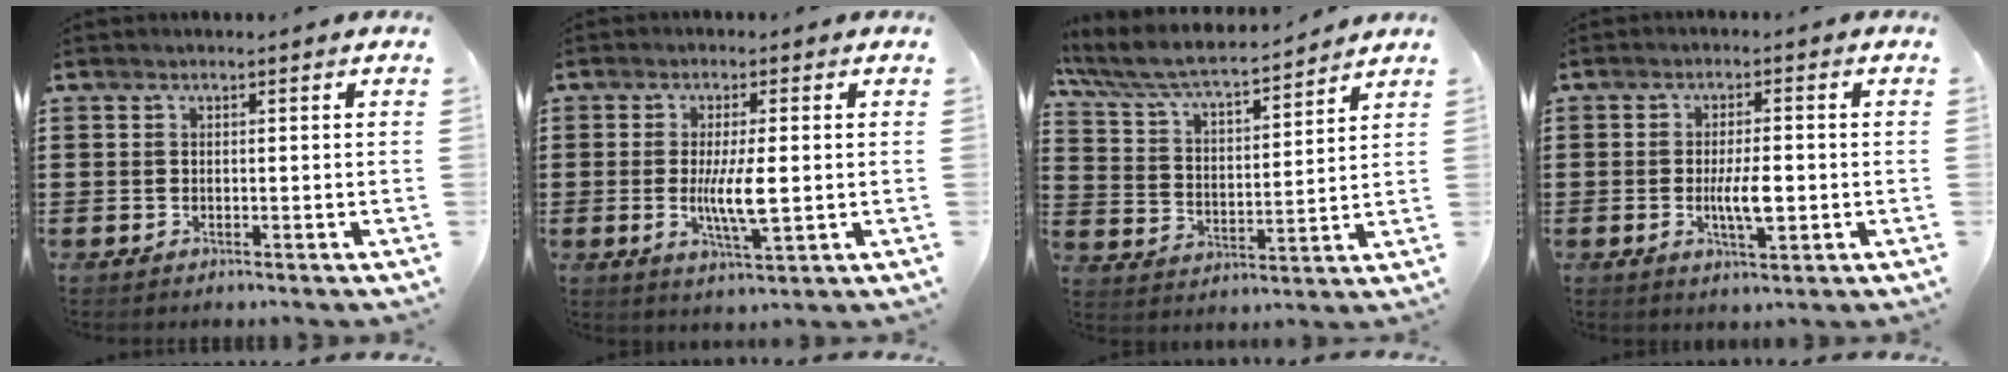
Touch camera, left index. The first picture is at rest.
{"total": 6.7, "force": [-0.4, 1.4, 6.6], "torque": [-0.135, -0.010, -0.013]}
{"total": 6.6, "force": [5.9, 0.9, 2.9], "torque": [-0.081, -0.037, 0.096]}
{"total": 5.5, "force": [-0.7, 1.8, 5.2], "torque": [-0.096, 0.001, -0.014]}